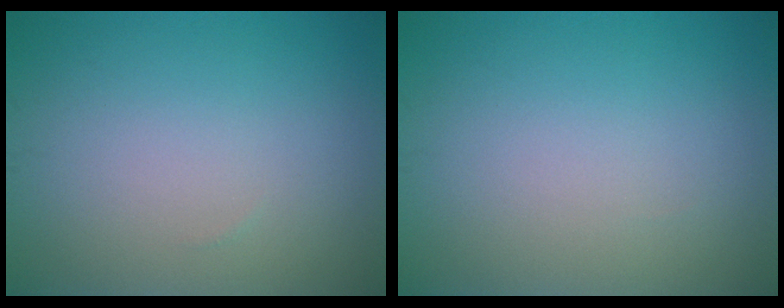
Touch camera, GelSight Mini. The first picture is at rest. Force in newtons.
{"total": 0.0}